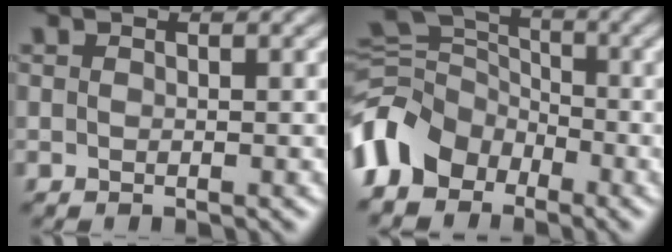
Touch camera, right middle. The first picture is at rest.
{"total": 7.6, "force": [-4.4, 5.1, 3.5], "torque": [-0.073, -0.004, -0.106]}